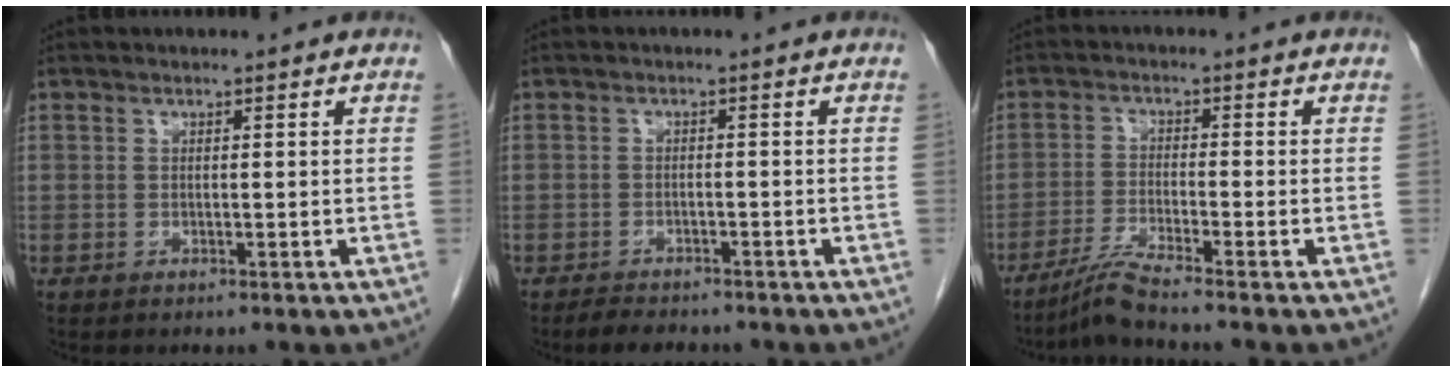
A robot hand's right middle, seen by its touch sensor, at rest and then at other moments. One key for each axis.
{"total": 3.8, "fx": -3.3, "fy": 1.4, "fz": 1.3, "tx": -0.026, "ty": -0.004, "tz": -0.050}
{"total": 4.5, "fx": -3.8, "fy": -1.6, "fz": 1.7, "tx": -0.040, "ty": -0.023, "tz": -0.081}